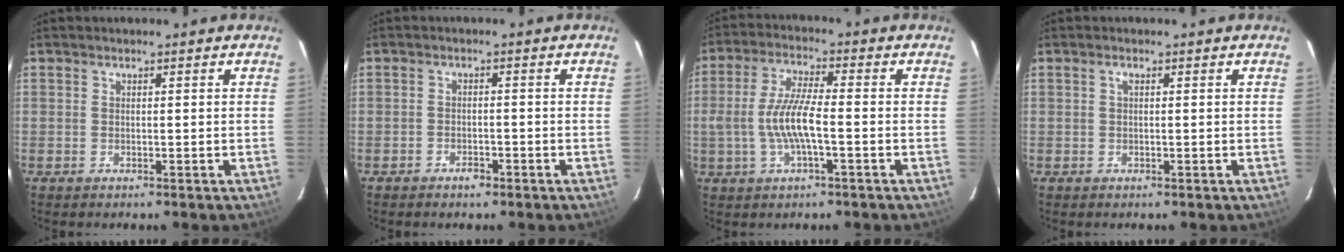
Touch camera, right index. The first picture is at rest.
{"total": 2.3, "force": [-1.8, 1.2, 0.9], "torque": [-0.024, 0.003, -0.029]}
{"total": 8.7, "force": [-1.8, 1.6, 8.4], "torque": [-0.172, 0.000, -0.034]}
{"total": 0.7, "force": [0.2, 0.2, 0.6], "torque": [-0.013, 0.005, 0.001]}